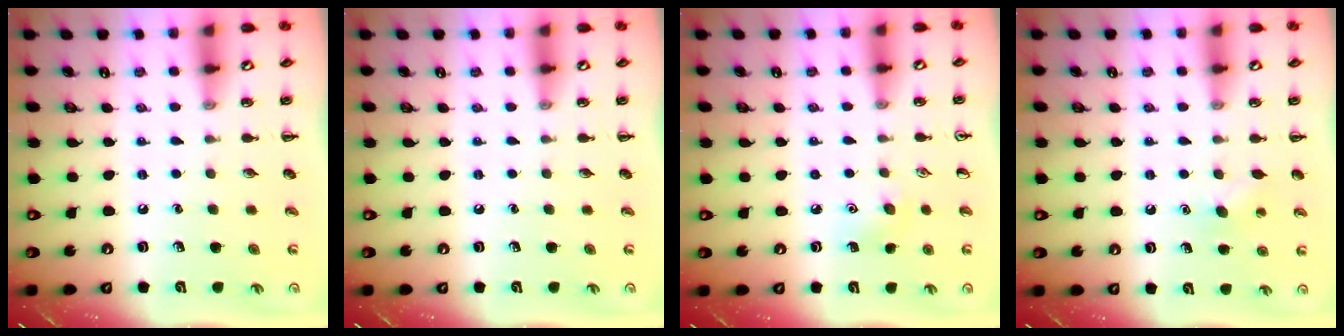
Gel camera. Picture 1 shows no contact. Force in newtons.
{"total": 0.0}
{"total": 6.6, "press": 6.4, "slide": 1.6}
{"total": 5.1, "press": 4.9, "slide": 1.5}